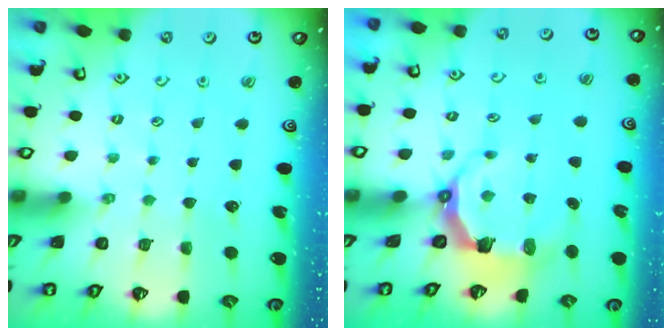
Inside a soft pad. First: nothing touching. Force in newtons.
{"total": 6.0, "press": 4.3, "slide": 4.2}